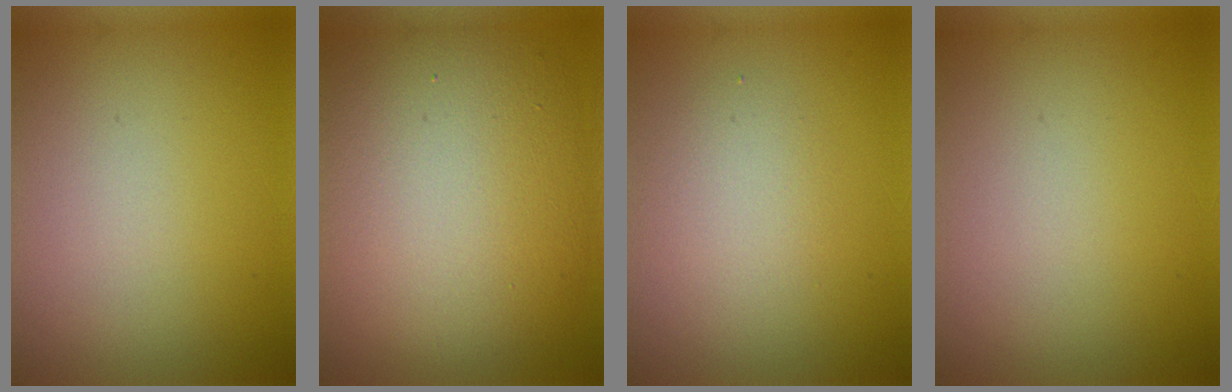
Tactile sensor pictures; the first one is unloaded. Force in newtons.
{"total": 13.9, "press": 13.9, "slide": 0.7}
{"total": 2.2, "press": 2.2, "slide": 0.1}
{"total": 0.0}